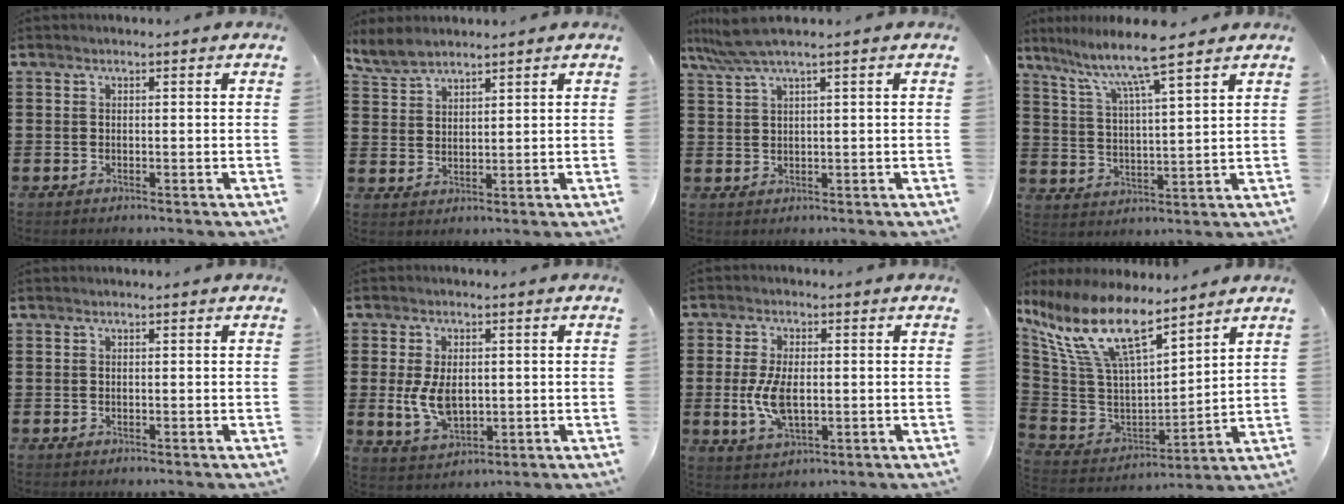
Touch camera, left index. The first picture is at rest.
{"total": 3.5, "force": [3.3, 1.0, 0.8], "torque": [-0.028, -0.002, 0.062]}
{"total": 4.0, "force": [2.5, -0.2, 3.1], "torque": [-0.072, -0.004, 0.043]}
{"total": 8.3, "force": [6.6, -0.4, 5.0], "torque": [-0.116, -0.037, 0.110]}
{"total": 0.0}
{"total": 6.6, "force": [-0.2, 4.1, 5.1], "torque": [-0.109, 0.000, -0.007]}
{"total": 6.9, "force": [-0.6, 3.4, 5.9], "torque": [-0.134, -0.002, -0.016]}
{"total": 13.9, "force": [8.6, 4.5, 9.9], "torque": [-0.236, -0.053, 0.149]}